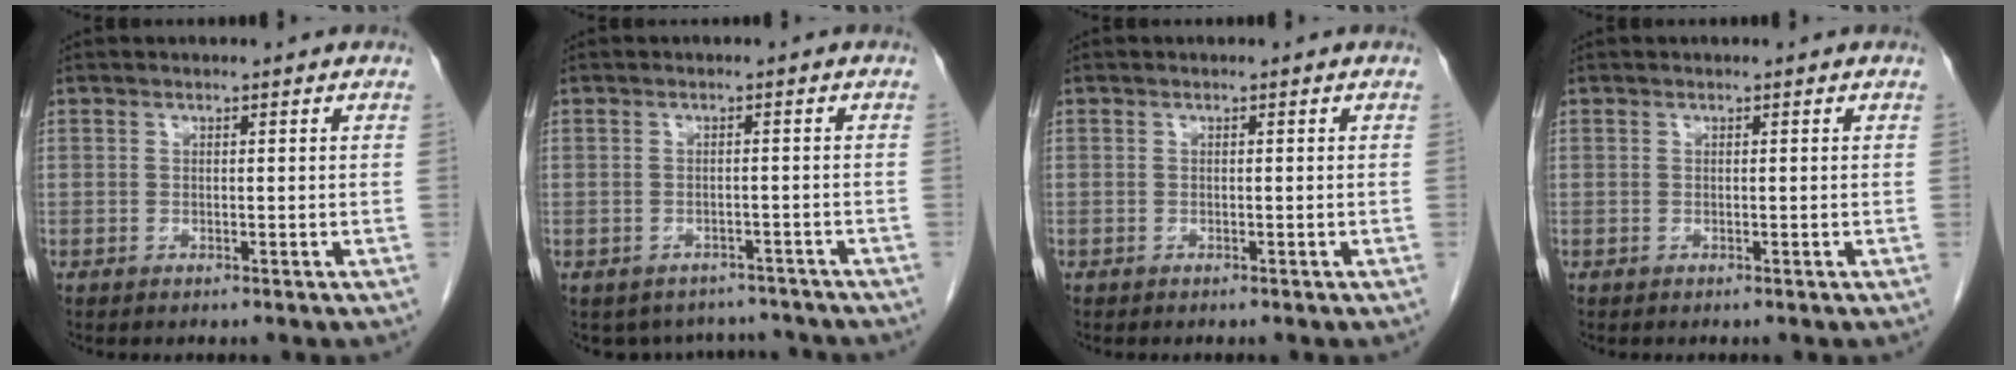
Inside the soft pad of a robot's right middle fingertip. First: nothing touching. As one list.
[{"total": 6.7, "force": [-6.0, 2.9, 0.4], "torque": [0.002, 0.014, -0.069]}, {"total": 0.0}, {"total": 0.0}]